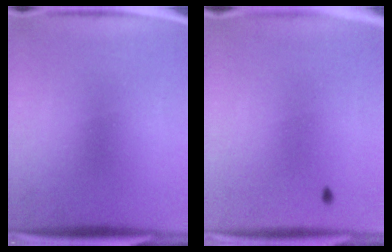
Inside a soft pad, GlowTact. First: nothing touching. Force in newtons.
{"total": 0.9}